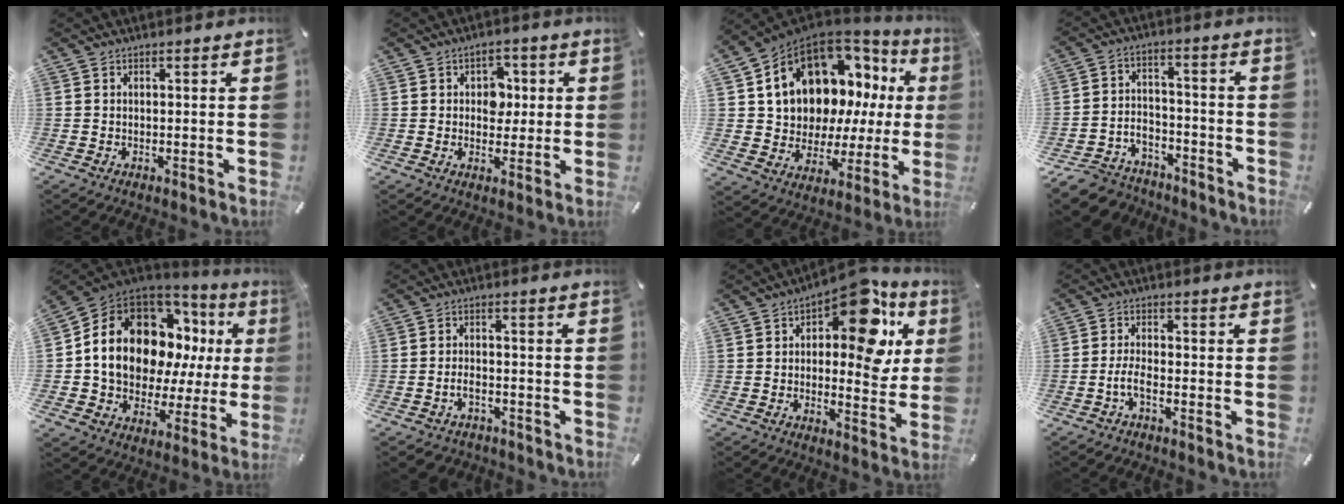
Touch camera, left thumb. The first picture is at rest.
{"total": 5.9, "force": [0.5, 5.0, 3.1], "torque": [-0.038, 0.002, 0.002]}
{"total": 16.2, "force": [7.7, 11.2, 8.7], "torque": [-0.147, -0.066, 0.148]}
{"total": 8.2, "force": [-6.0, 5.0, 2.3], "torque": [-0.039, 0.034, -0.111]}
{"total": 17.9, "force": [4.6, 12.9, 11.5], "torque": [-0.211, -0.035, 0.085]}
{"total": 3.7, "force": [-1.9, 2.5, 1.9], "torque": [-0.042, 0.010, -0.038]}
{"total": 16.4, "force": [7.6, 8.0, 12.0], "torque": [-0.146, -0.061, 0.123]}
{"total": 3.6, "force": [-1.5, 0.8, 3.2], "torque": [-0.068, -0.002, -0.029]}